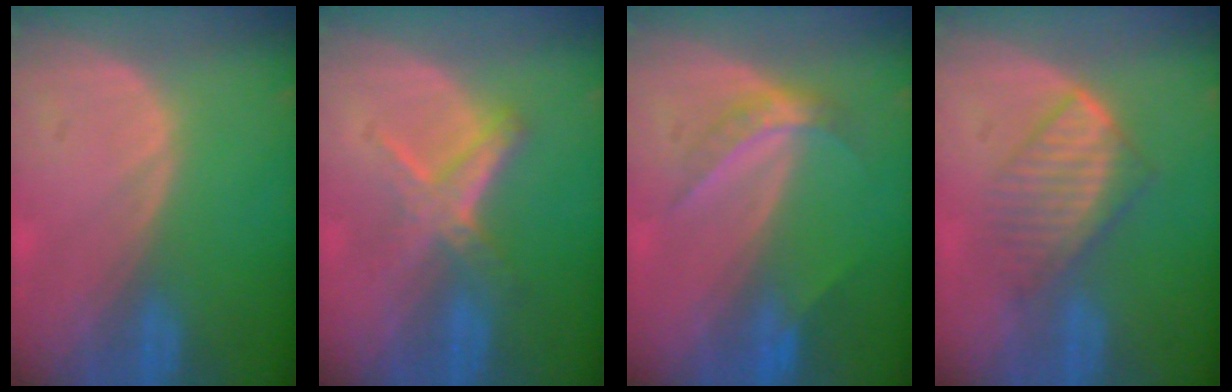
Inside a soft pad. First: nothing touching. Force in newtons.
{"total": 5.4, "press": 5.2, "slide": 1.3}
{"total": 4.6, "press": 4.1, "slide": 2.2}
{"total": 6.0, "press": 5.9, "slide": 1.1}